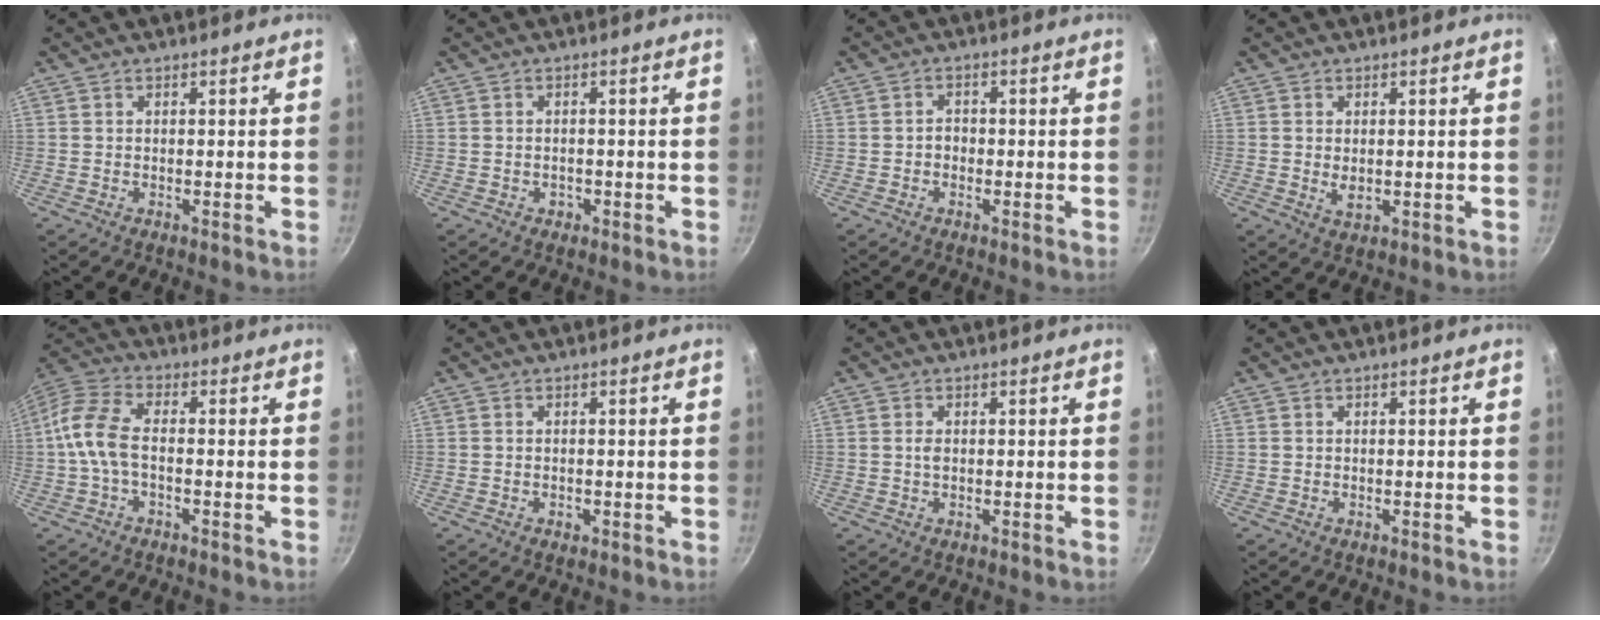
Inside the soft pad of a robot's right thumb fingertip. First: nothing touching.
{"total": 1.5, "force": [-0.6, 1.2, 0.6], "torque": [-0.008, 0.004, -0.004]}
{"total": 2.0, "force": [-0.5, 1.6, 1.2], "torque": [-0.011, 0.013, -0.010]}
{"total": 2.9, "force": [0.0, 1.8, 2.2], "torque": [-0.040, -0.005, 0.005]}
{"total": 8.8, "force": [-1.3, 4.6, 7.4], "torque": [-0.162, 0.031, -0.044]}
{"total": 1.0, "force": [-0.4, 0.7, 0.6], "torque": [-0.008, 0.001, -0.006]}
{"total": 1.4, "force": [0.1, 0.8, 1.1], "torque": [-0.021, 0.002, 0.000]}
{"total": 0.0}